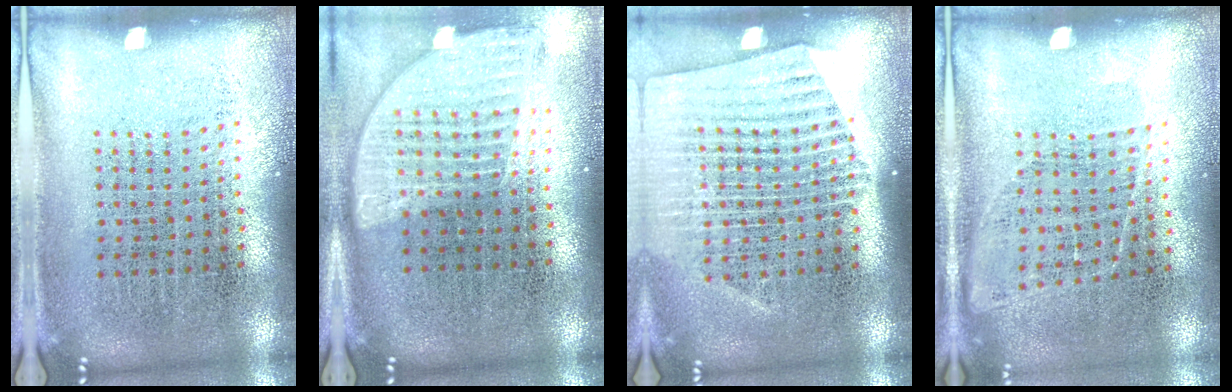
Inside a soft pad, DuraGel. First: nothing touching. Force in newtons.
{"total": 1.7, "press": 1.5, "slide": 0.9}
{"total": 1.6, "press": 1.6, "slide": 0.5}
{"total": 1.0, "press": 0.8, "slide": 0.6}